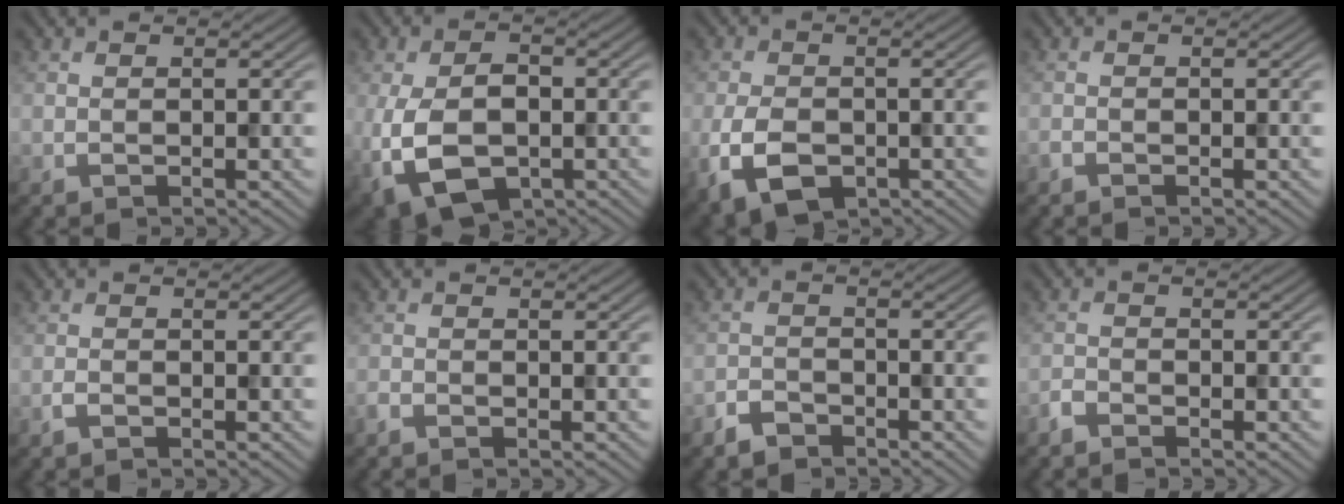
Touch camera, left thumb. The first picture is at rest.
{"total": 9.3, "force": [-2.8, 5.9, 6.7], "torque": [-0.154, -0.023, -0.048]}
{"total": 6.2, "force": [-2.4, 4.0, 4.2], "torque": [-0.101, -0.019, -0.047]}
{"total": 0.7, "force": [-0.6, 0.2, 0.2], "torque": [-0.005, -0.001, -0.013]}
{"total": 1.0, "force": [-0.8, 0.4, 0.5], "torque": [-0.013, 0.001, -0.017]}
{"total": 1.0, "force": [-0.9, 0.3, 0.3], "torque": [-0.009, -0.001, -0.021]}
{"total": 2.8, "force": [-2.3, 1.3, 0.8], "torque": [-0.014, 0.000, -0.055]}
{"total": 1.7, "force": [-1.5, 0.6, 0.5], "torque": [-0.011, 0.000, -0.038]}